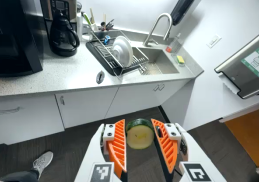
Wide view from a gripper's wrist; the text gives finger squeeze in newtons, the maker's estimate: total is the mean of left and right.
{"total": 9.7, "left": 9.9, "right": 9.5}